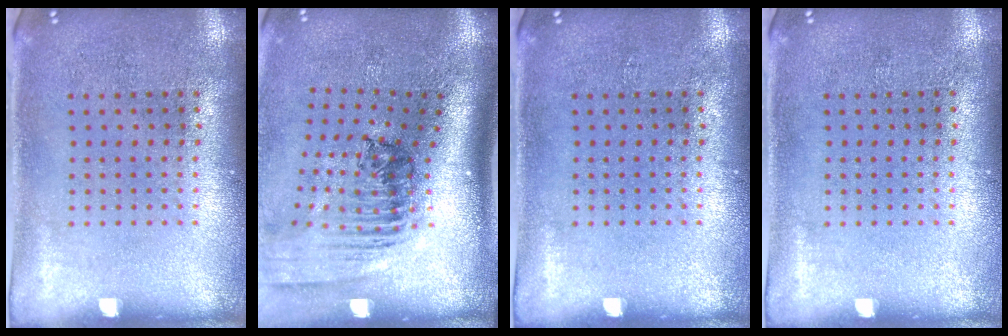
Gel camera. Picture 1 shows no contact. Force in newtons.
{"total": 2.5, "press": 1.8, "slide": 1.7}
{"total": 0.0}
{"total": 0.0}